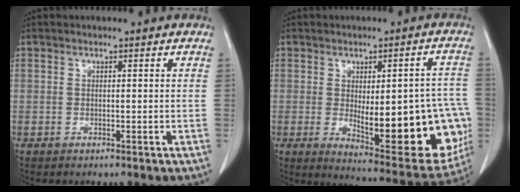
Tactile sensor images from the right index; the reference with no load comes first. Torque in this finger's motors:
{"motor_torque": [1.59, -0.54, 0.73, 0.15]}